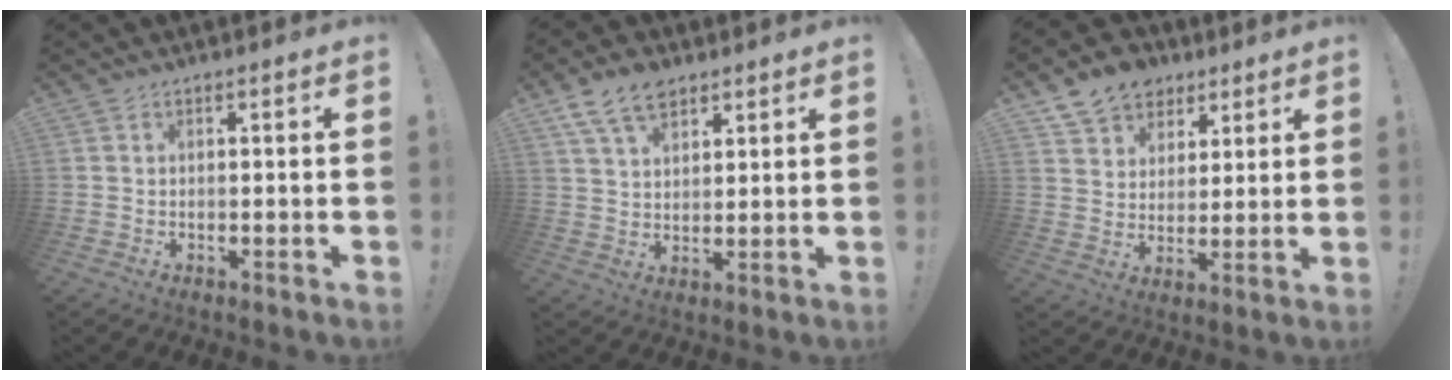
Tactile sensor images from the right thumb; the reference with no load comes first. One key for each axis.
{"total": 9.8, "fx": 6.4, "fy": 5.6, "fz": 5.0, "tx": -0.083, "ty": -0.024, "tz": 0.122}
{"total": 11.3, "fx": 7.3, "fy": 8.1, "fz": 3.1, "tx": -0.044, "ty": -0.049, "tz": 0.141}